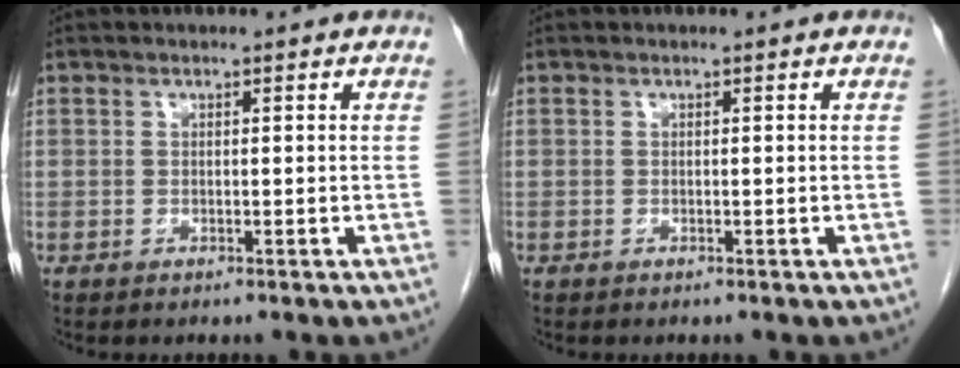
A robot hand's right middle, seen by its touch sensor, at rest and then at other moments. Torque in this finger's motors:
{"motor_torque": [1.06, -1.08, 0.06, -0.01]}